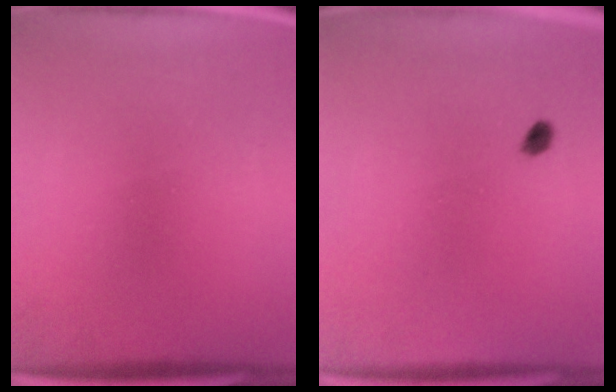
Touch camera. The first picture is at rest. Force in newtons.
{"total": 2.0}